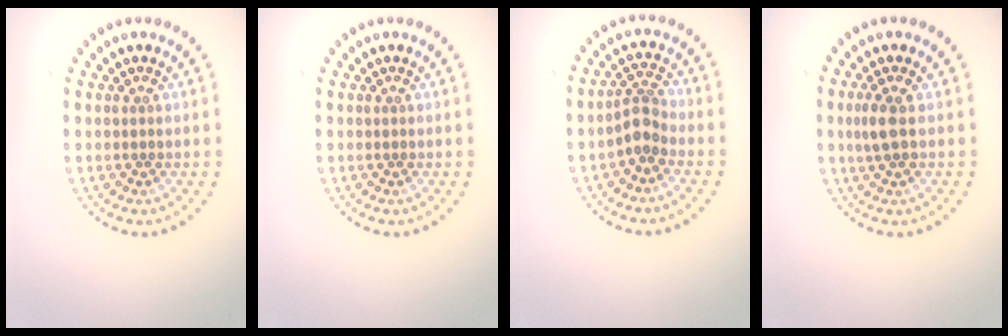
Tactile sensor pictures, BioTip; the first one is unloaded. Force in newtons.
{"total": 0.0}
{"total": 2.4, "press": 1.9, "slide": 1.6}
{"total": 1.7, "press": 1.6, "slide": 0.7}